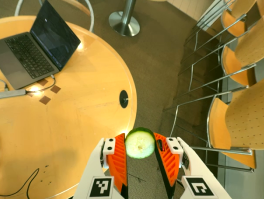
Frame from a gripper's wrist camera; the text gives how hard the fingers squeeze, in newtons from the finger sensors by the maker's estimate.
{"total": 8.9, "left": 9.0, "right": 8.9}